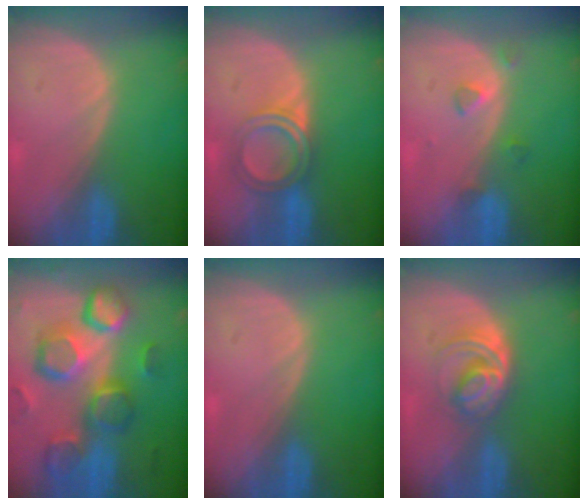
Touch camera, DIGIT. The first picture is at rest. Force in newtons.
{"total": 4.8, "press": 4.6, "slide": 1.4}
{"total": 2.5, "press": 2.3, "slide": 0.9}
{"total": 13.0, "press": 11.4, "slide": 6.3}
{"total": 0.0}
{"total": 6.2, "press": 5.3, "slide": 3.2}